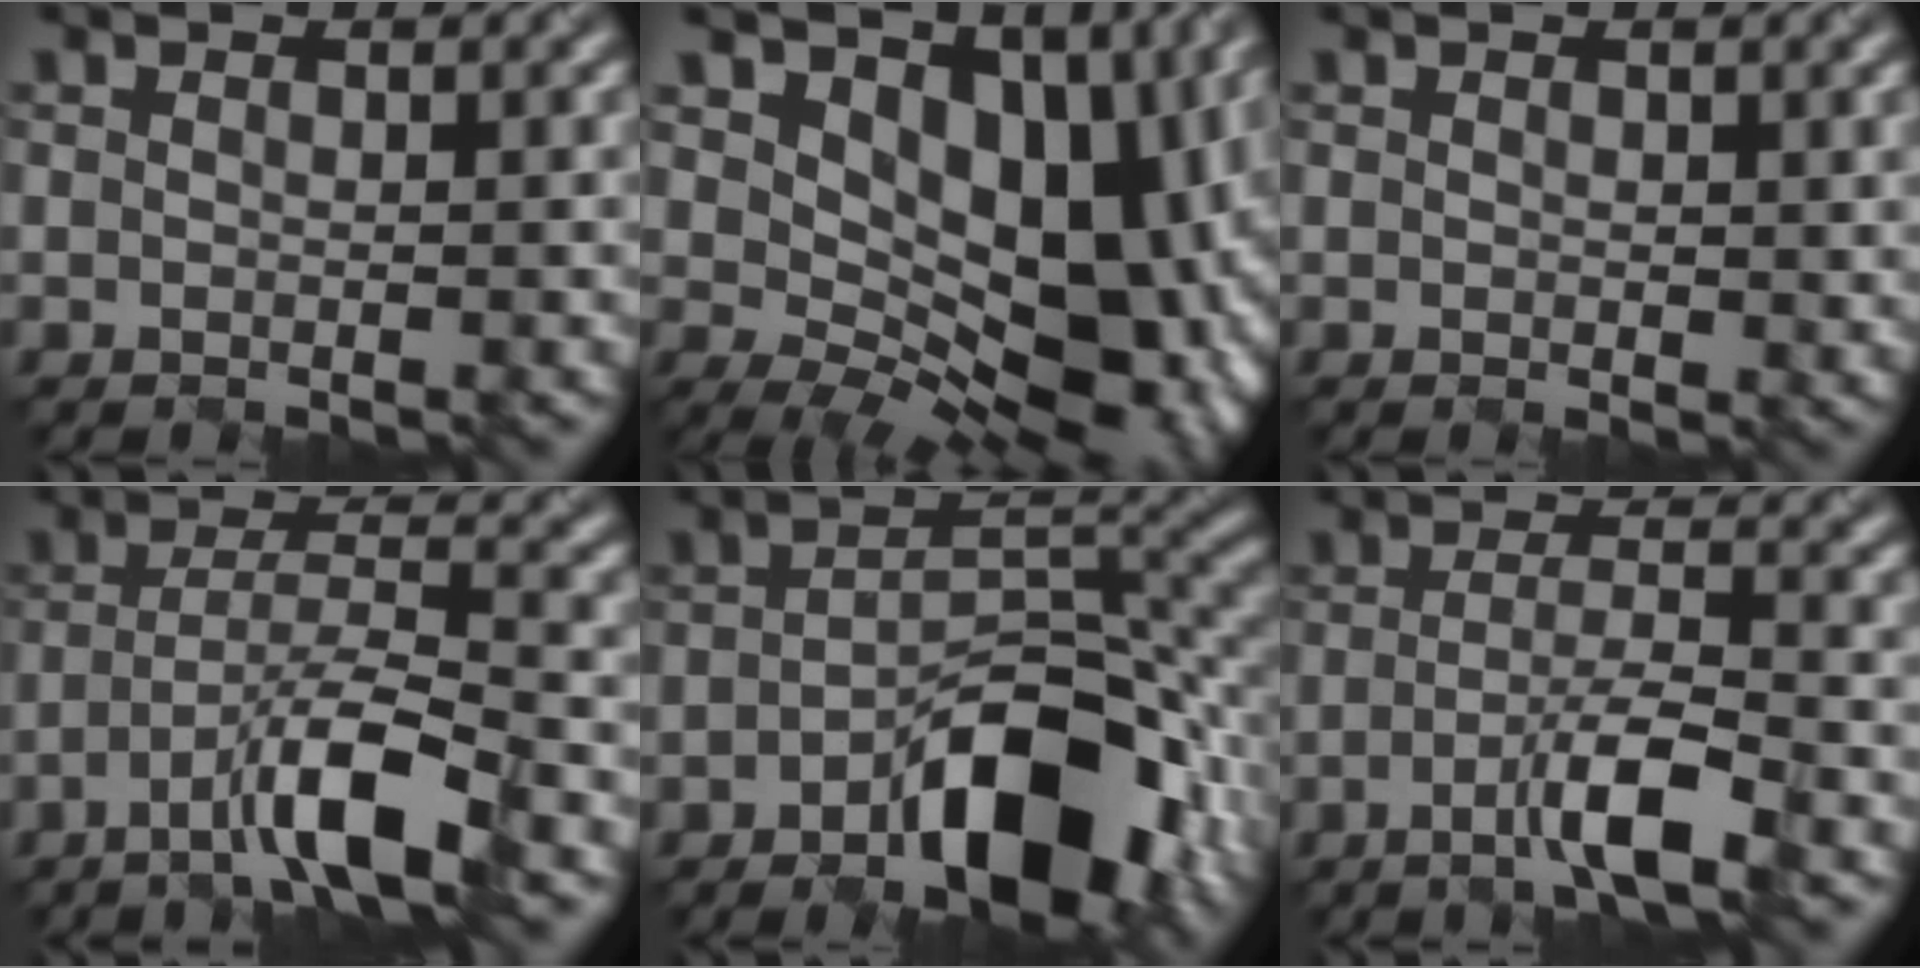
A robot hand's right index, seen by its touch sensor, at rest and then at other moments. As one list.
[{"total": 14.4, "force": [1.6, 9.2, 10.9], "torque": [-0.139, -0.015, 0.036]}, {"total": 0.7, "force": [0.6, 0.2, 0.3], "torque": [-0.009, -0.005, 0.018]}, {"total": 6.3, "force": [-3.6, 0.6, 5.1], "torque": [-0.094, 0.008, -0.064]}, {"total": 9.9, "force": [-5.0, 4.2, 7.4], "torque": [-0.109, 0.016, -0.086]}, {"total": 4.4, "force": [-2.2, 0.3, 3.7], "torque": [-0.067, 0.008, -0.044]}]